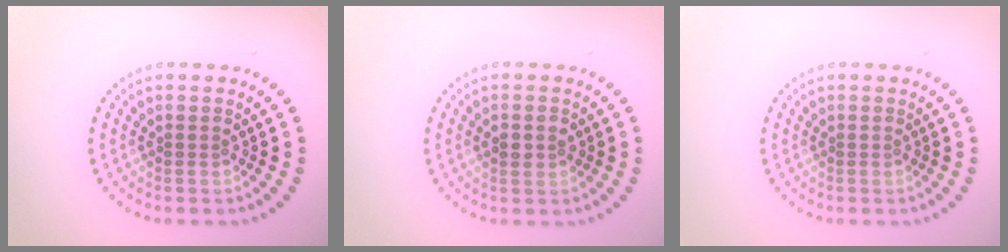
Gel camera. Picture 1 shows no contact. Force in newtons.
{"total": 1.6, "press": 1.5, "slide": 0.5}
{"total": 0.0}